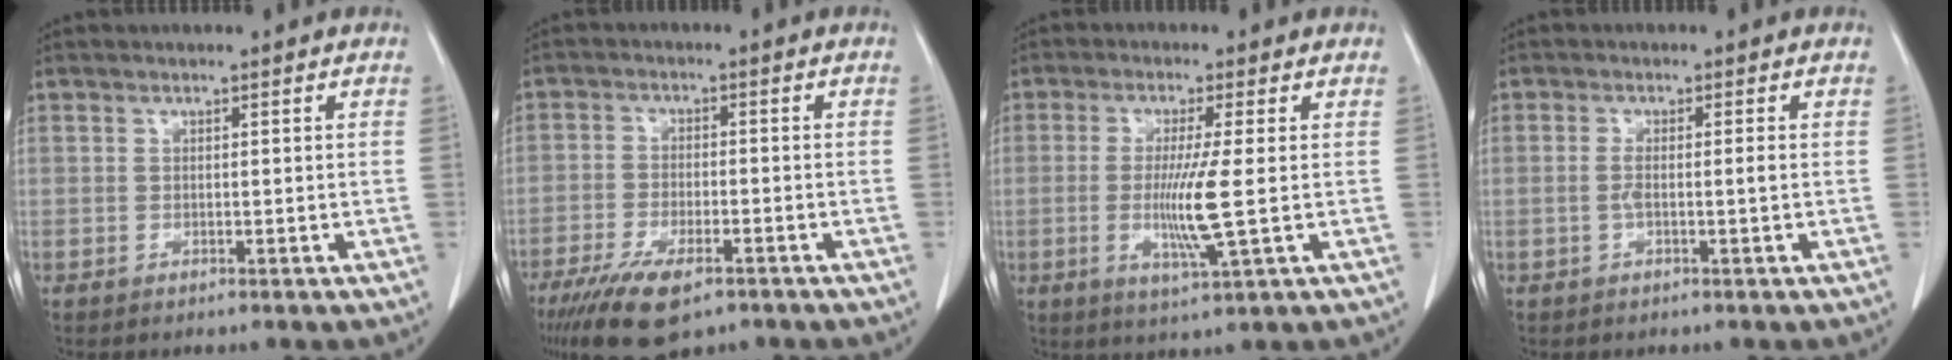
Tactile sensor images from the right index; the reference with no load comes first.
{"total": 10.1, "force": [-6.7, 3.3, 6.8], "torque": [-0.117, -0.016, -0.109]}
{"total": 7.5, "force": [-0.7, -0.5, 7.4], "torque": [-0.147, -0.019, -0.014]}
{"total": 1.8, "force": [-0.5, -0.1, 1.7], "torque": [-0.032, 0.001, -0.009]}